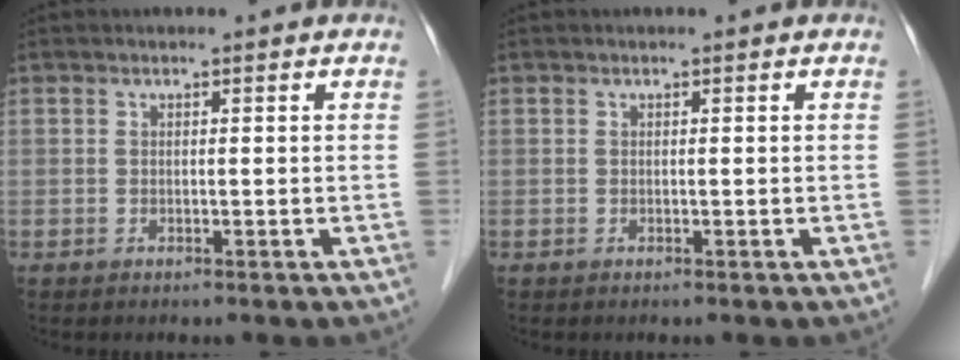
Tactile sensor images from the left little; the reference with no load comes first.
{"total": 0.0}